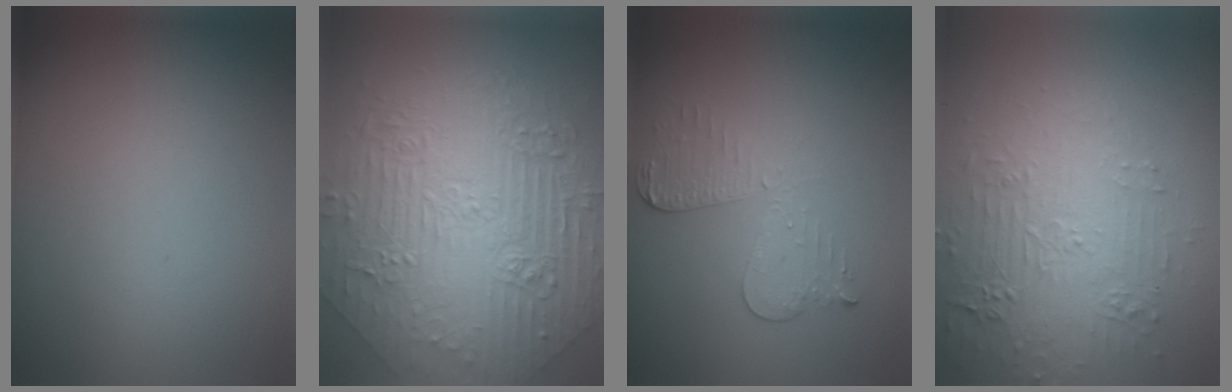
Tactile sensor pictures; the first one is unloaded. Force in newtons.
{"total": 11.1, "press": 7.5, "slide": 8.1}
{"total": 2.9, "press": 2.7, "slide": 1.2}
{"total": 4.2, "press": 3.8, "slide": 1.7}